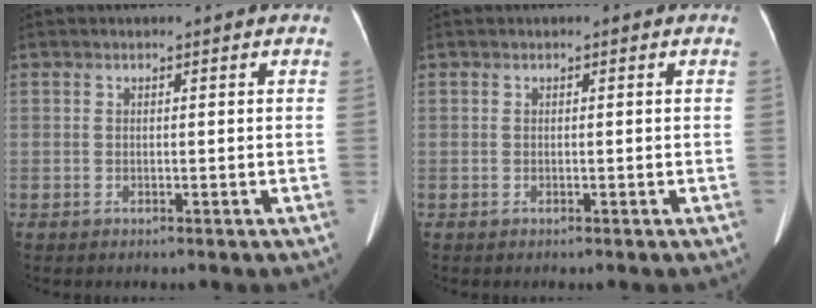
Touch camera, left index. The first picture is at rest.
{"total": 0.0}